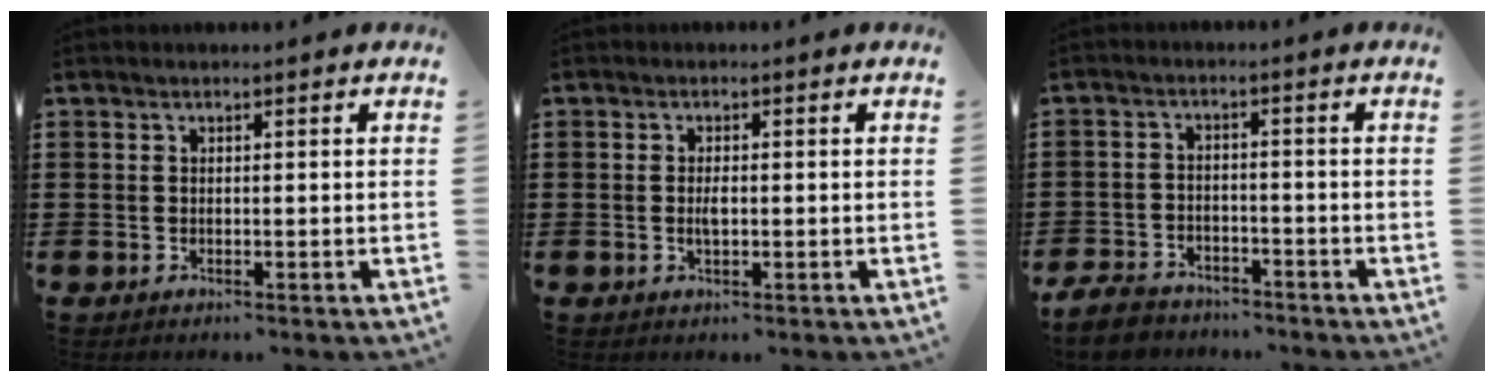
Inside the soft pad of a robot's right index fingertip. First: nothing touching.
{"total": 2.0, "force": [-0.1, 0.8, 1.8], "torque": [-0.041, 0.000, -0.005]}
{"total": 4.6, "force": [-4.3, 1.3, 1.0], "torque": [-0.030, 0.006, -0.089]}